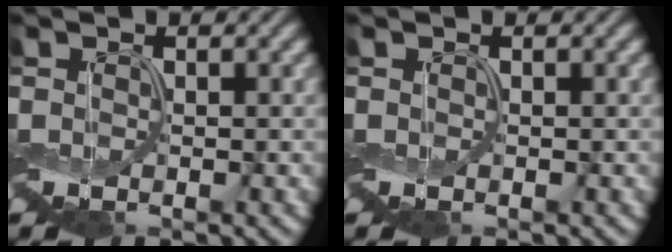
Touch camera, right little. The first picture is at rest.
{"total": 0.0}